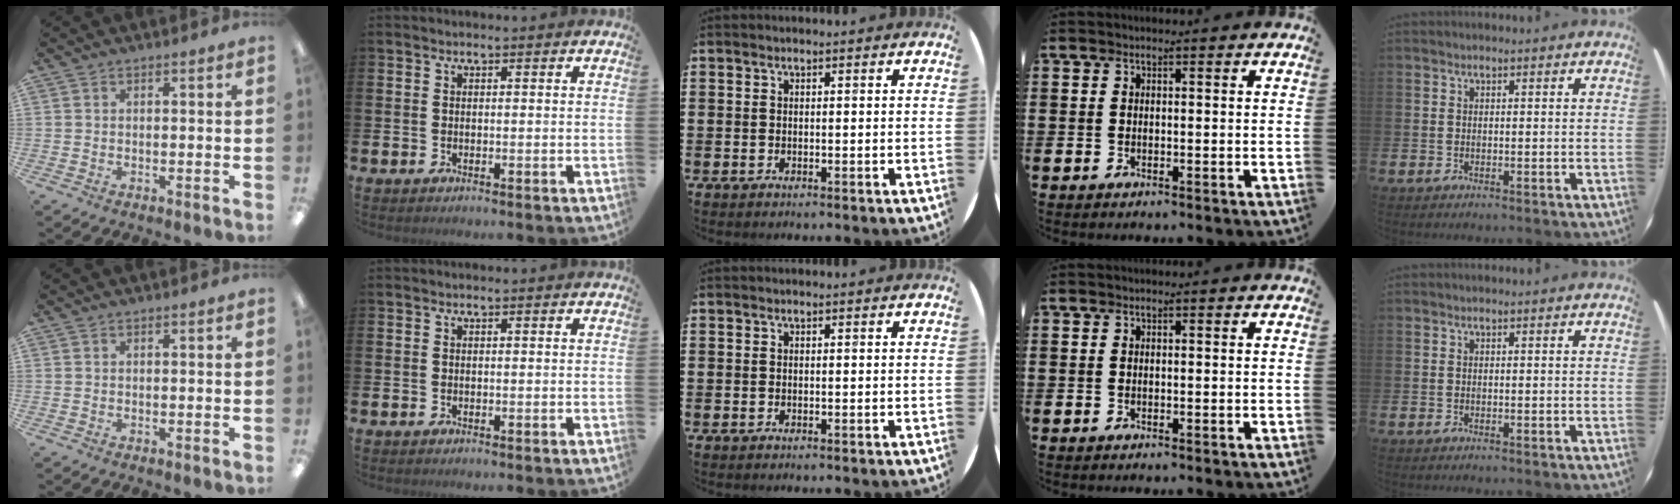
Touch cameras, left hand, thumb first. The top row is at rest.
{}